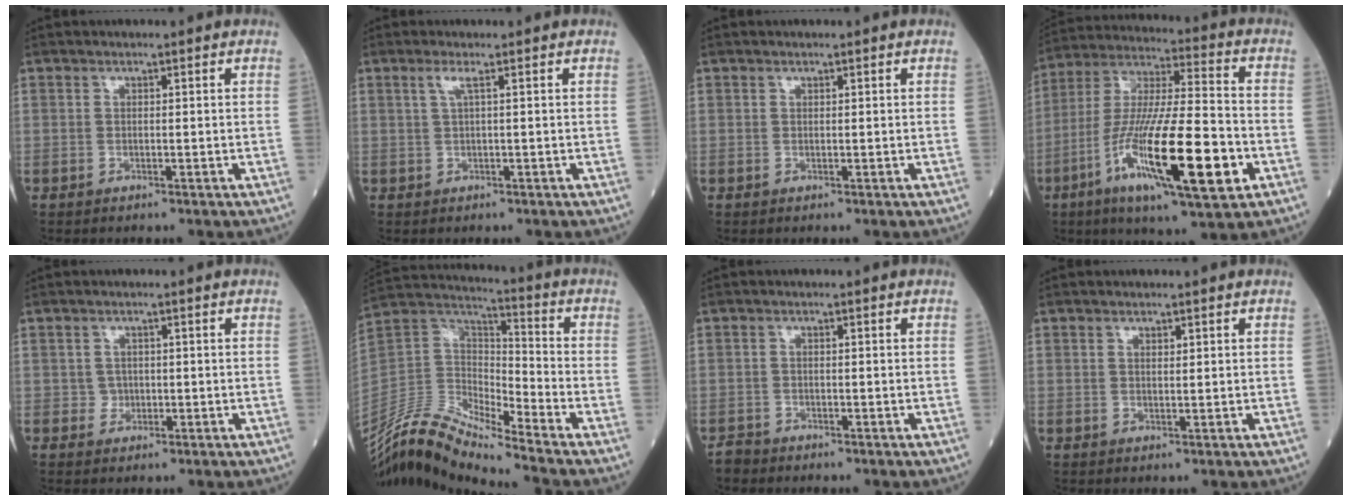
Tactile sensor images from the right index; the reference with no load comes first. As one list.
[{"total": 1.3, "force": [0.3, -0.3, 1.2], "torque": [-0.030, 0.005, 0.007]}, {"total": 0.0}, {"total": 21.6, "force": [-7.6, 2.8, 20.0], "torque": [-0.375, -0.028, -0.132]}, {"total": 1.5, "force": [-0.2, 1.5, 0.2], "torque": [0.000, 0.005, -0.004]}, {"total": 13.3, "force": [-12.3, 0.7, 5.0], "torque": [-0.107, 0.037, -0.240]}, {"total": 1.4, "force": [-1.3, 0.5, -0.2], "torque": [0.001, -0.001, -0.026]}, {"total": 0.7, "force": [0.4, 0.2, 0.5], "torque": [-0.010, -0.002, 0.007]}]